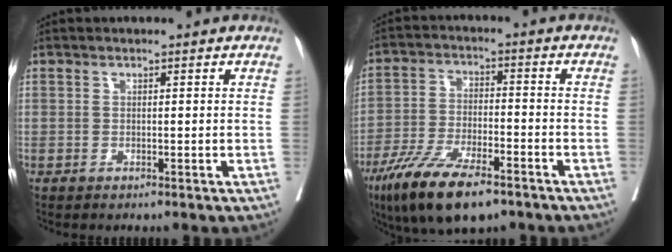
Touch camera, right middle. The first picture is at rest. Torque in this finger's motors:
{"motor_torque": [1.21, -0.93, 0.28, 0.13]}